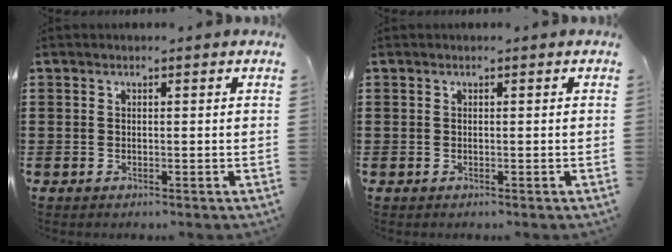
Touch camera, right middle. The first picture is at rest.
{"total": 0.0}